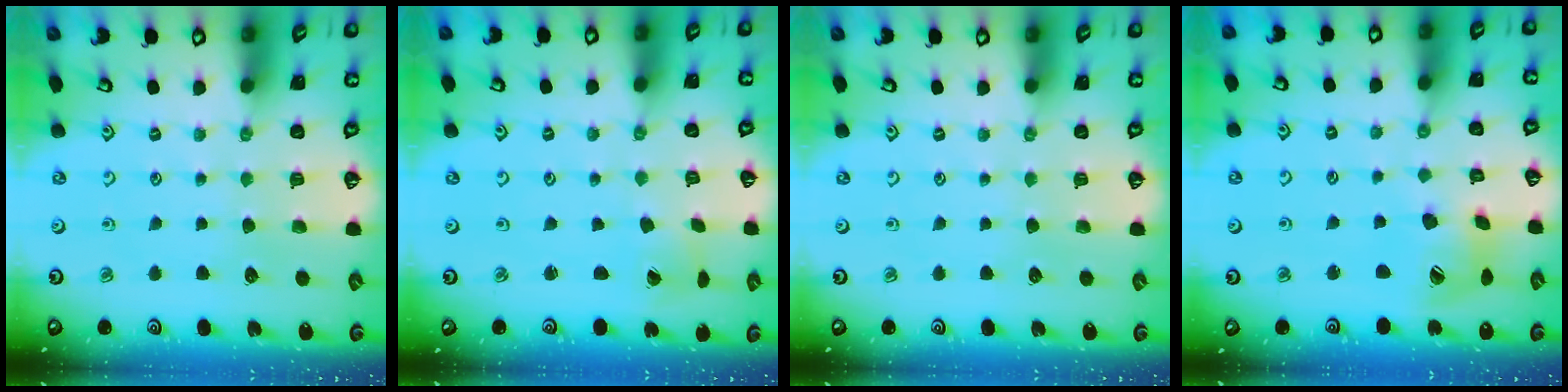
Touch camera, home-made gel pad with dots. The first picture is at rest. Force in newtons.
{"total": 1.4, "press": 1.4, "slide": 0.3}
{"total": 0.0}
{"total": 12.9, "press": 12.8, "slide": 1.4}